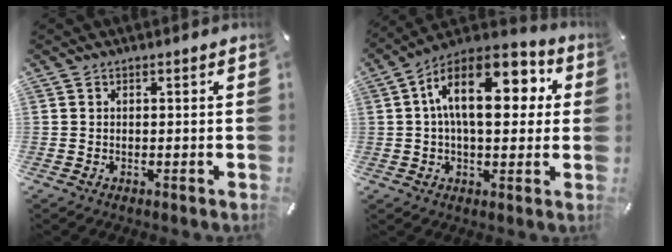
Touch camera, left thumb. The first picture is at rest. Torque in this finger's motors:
{"motor_torque": [1.65, 3.35, 2.30, -0.47, 0.75]}